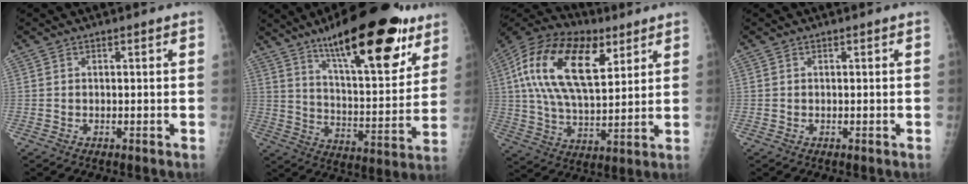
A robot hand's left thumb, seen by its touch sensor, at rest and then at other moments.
{"total": 25.7, "force": [15.8, 8.0, 18.6], "torque": [-0.243, -0.060, 0.244]}
{"total": 22.7, "force": [8.3, 11.7, 17.6], "torque": [-0.312, -0.004, 0.140]}
{"total": 0.0}